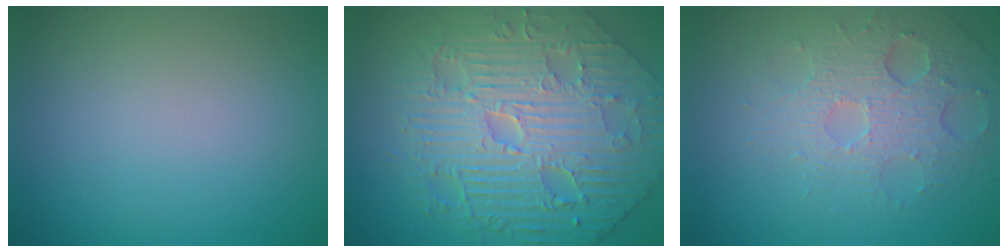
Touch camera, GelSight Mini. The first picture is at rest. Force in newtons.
{"total": 9.3, "press": 7.0, "slide": 6.0}
{"total": 3.6, "press": 3.3, "slide": 1.4}